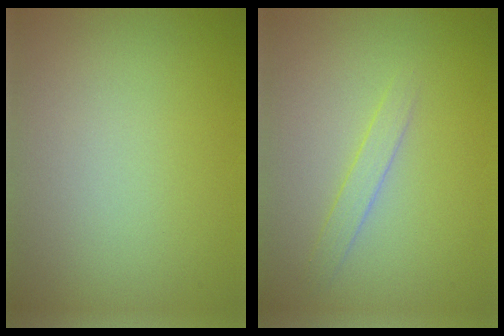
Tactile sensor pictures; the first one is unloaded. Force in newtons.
{"total": 1.3, "press": 1.3, "slide": 0.1}